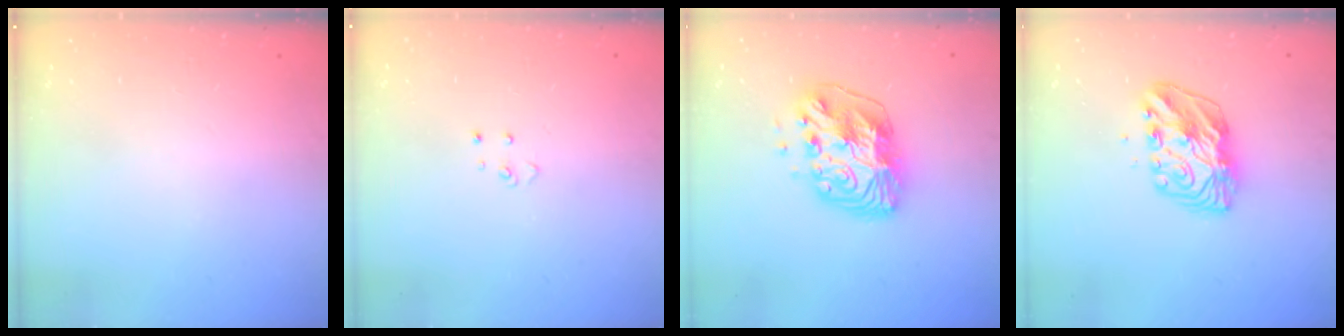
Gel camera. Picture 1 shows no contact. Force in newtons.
{"total": 3.3, "press": 3.3, "slide": 0.3}
{"total": 13.6, "press": 13.5, "slide": 1.4}
{"total": 7.8, "press": 7.7, "slide": 0.6}